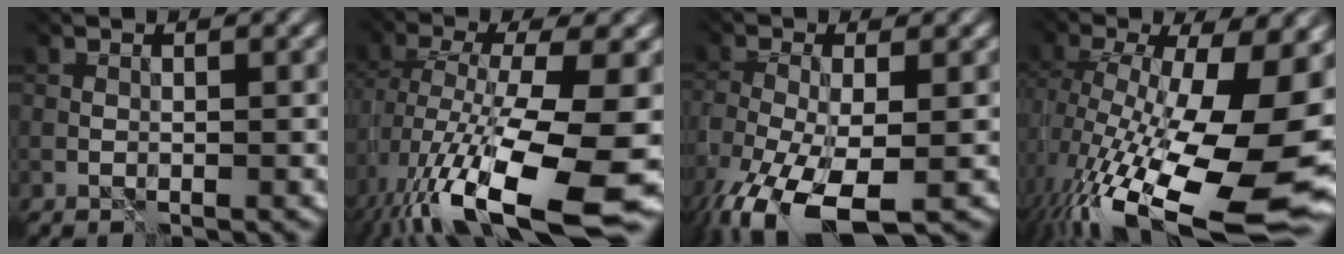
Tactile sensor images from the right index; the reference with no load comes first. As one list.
[{"total": 13.0, "force": [-5.0, 3.4, 11.5], "torque": [-0.212, -0.012, -0.072]}, {"total": 9.3, "force": [-4.9, 4.4, 6.6], "torque": [-0.144, -0.040, -0.081]}, {"total": 16.3, "force": [-5.0, 5.6, 14.5], "torque": [-0.243, -0.013, -0.080]}]